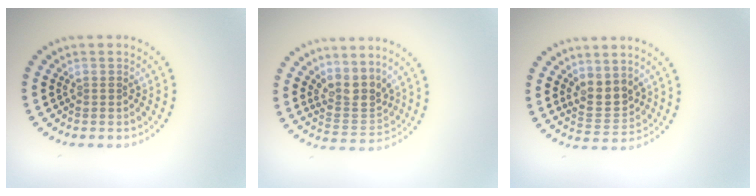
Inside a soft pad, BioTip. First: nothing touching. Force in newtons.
{"total": 3.2, "press": 2.5, "slide": 2.0}
{"total": 2.9, "press": 2.7, "slide": 1.2}